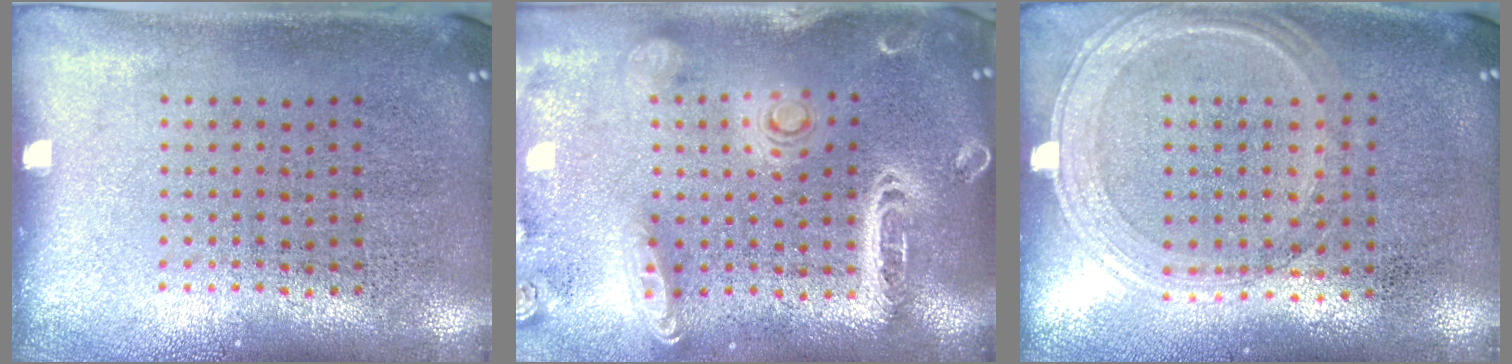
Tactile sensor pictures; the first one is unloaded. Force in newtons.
{"total": 2.8, "press": 2.4, "slide": 1.4}
{"total": 0.7, "press": 0.7, "slide": 0.2}